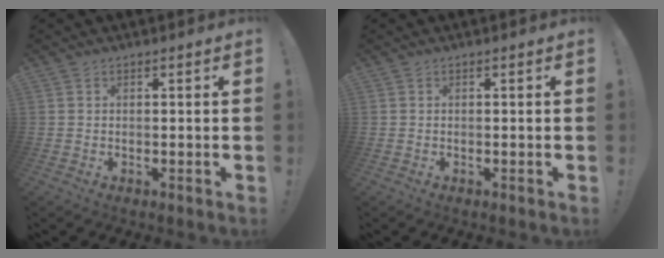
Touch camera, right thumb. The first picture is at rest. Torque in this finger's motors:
{"motor_torque": [0.00, 0.00, 0.00, 0.00, 0.00]}